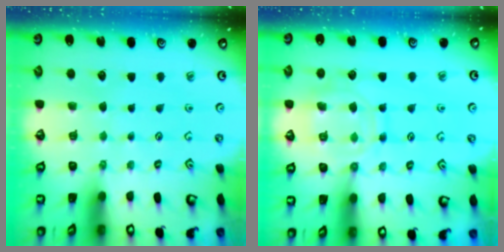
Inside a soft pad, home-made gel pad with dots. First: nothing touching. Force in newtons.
{"total": 12.0, "press": 11.9, "slide": 1.1}